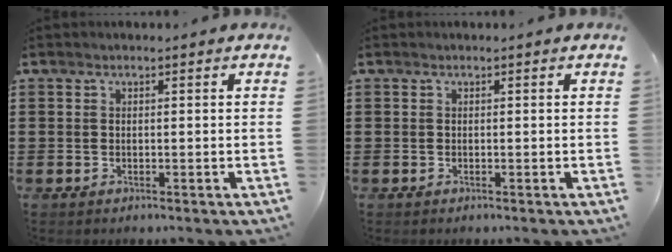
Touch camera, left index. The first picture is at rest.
{"total": 0.0}